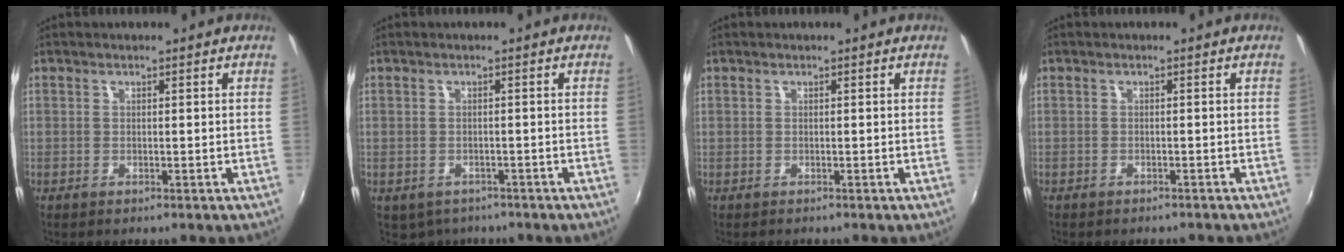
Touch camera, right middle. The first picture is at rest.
{"total": 3.3, "force": [-2.2, 2.4, 0.8], "torque": [-0.023, -0.009, -0.026]}
{"total": 0.5, "force": [-0.1, 0.5, -0.1], "torque": [0.001, 0.000, -0.001]}
{"total": 1.9, "force": [-1.6, 0.8, 0.5], "torque": [-0.015, -0.009, -0.021]}